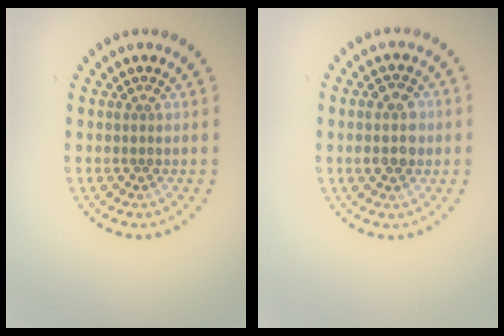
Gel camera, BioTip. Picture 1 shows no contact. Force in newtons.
{"total": 3.5, "press": 3.5, "slide": 0.1}